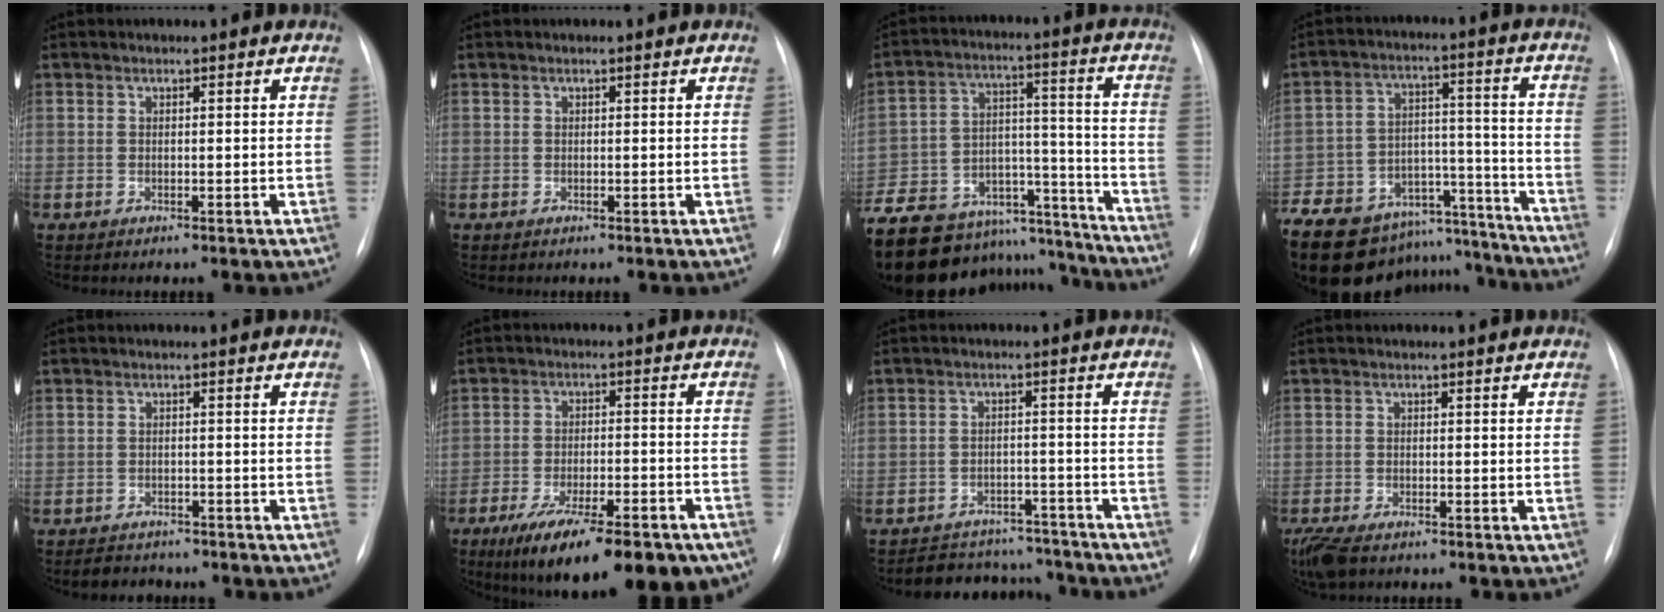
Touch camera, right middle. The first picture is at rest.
{"total": 0.0}
{"total": 28.9, "force": [-25.1, 10.4, 9.8], "torque": [-0.188, 0.020, -0.363]}
{"total": 25.5, "force": [-21.9, 10.2, 8.1], "torque": [-0.161, 0.030, -0.312]}
{"total": 3.8, "force": [-3.4, 1.7, 0.6], "torque": [-0.013, -0.002, -0.047]}
{"total": 20.2, "force": [-14.0, 5.9, 13.3], "torque": [-0.161, -0.007, -0.203]}
{"total": 10.4, "force": [-9.6, 3.9, 0.7], "torque": [0.002, 0.023, -0.125]}
{"total": 5.7, "force": [-4.1, 2.2, 3.3], "torque": [-0.066, -0.013, -0.070]}